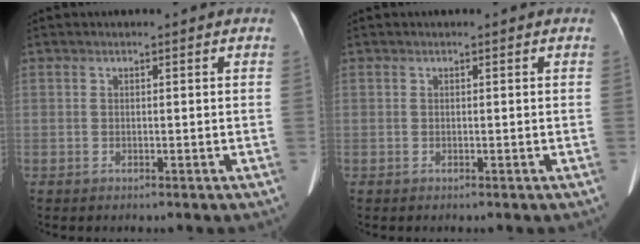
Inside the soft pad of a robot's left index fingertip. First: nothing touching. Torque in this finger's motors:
{"motor_torque": [0.00, 0.00, 0.00, 0.00]}